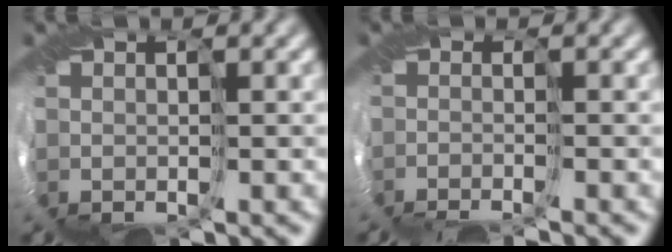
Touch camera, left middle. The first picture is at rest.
{"total": 5.1, "force": [-5.0, -1.2, -0.5], "torque": [-0.009, -0.023, -0.064]}